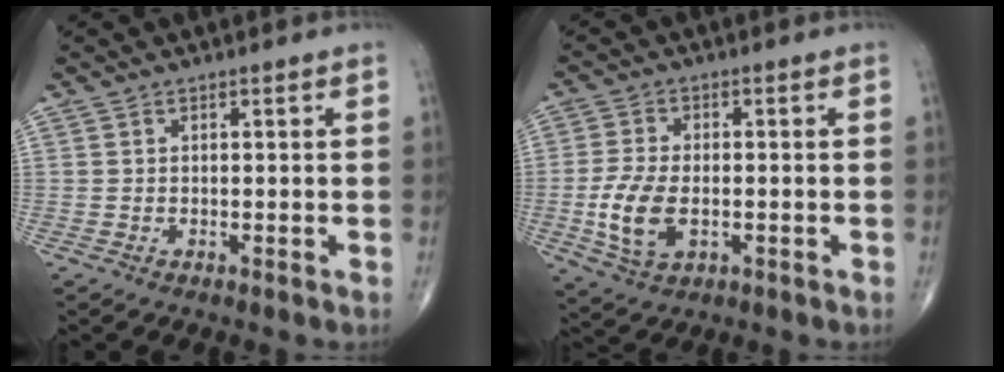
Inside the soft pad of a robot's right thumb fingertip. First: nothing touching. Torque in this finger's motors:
{"motor_torque": [0.18, 0.15, 0.79, 0.01, 0.27]}